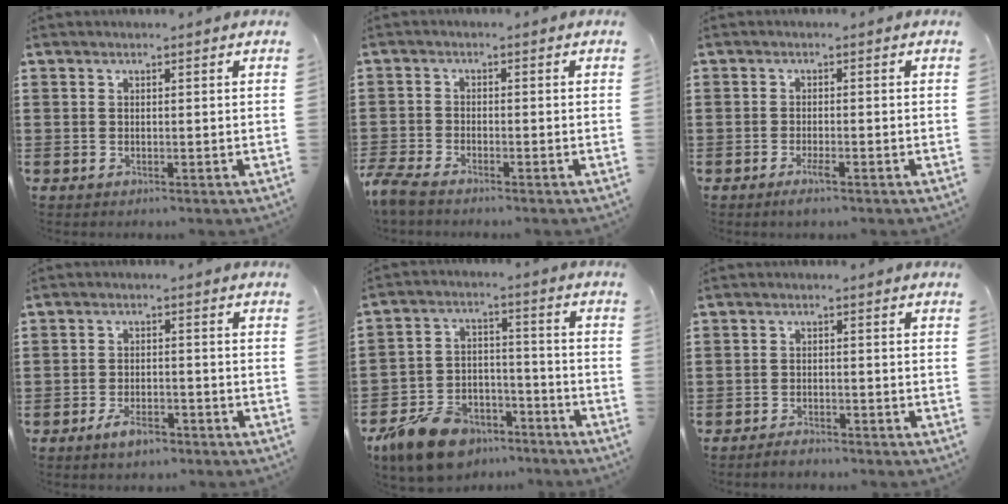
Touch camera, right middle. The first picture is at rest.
{"total": 3.1, "force": [-2.8, 0.3, 1.3], "torque": [-0.052, -0.009, -0.064]}
{"total": 2.1, "force": [-1.2, 0.3, 1.7], "torque": [-0.036, -0.004, -0.022]}
{"total": 3.8, "force": [-2.7, 1.4, 2.3], "torque": [-0.045, 0.003, -0.050]}
{"total": 11.0, "force": [-9.2, 4.8, 3.8], "torque": [-0.095, 0.040, -0.178]}
{"total": 1.8, "force": [-1.7, 0.3, 0.5], "torque": [-0.014, -0.001, -0.033]}